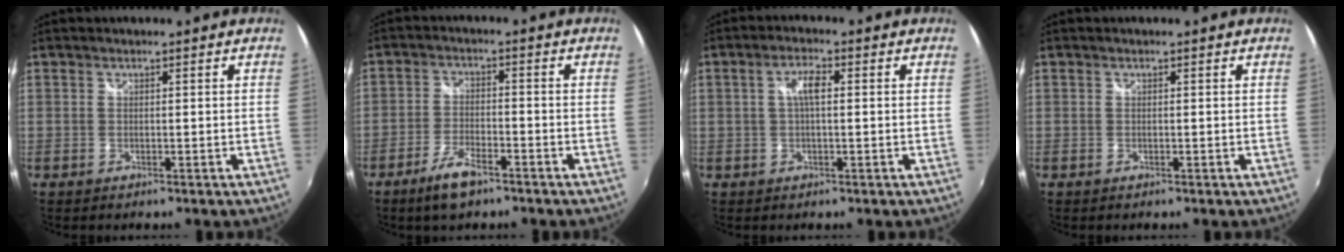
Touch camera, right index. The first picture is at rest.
{"total": 6.7, "force": [-4.6, 2.2, 4.2], "torque": [-0.100, -0.006, -0.086]}
{"total": 3.6, "force": [0.4, 1.1, 3.4], "torque": [-0.065, 0.007, 0.008]}
{"total": 0.0}